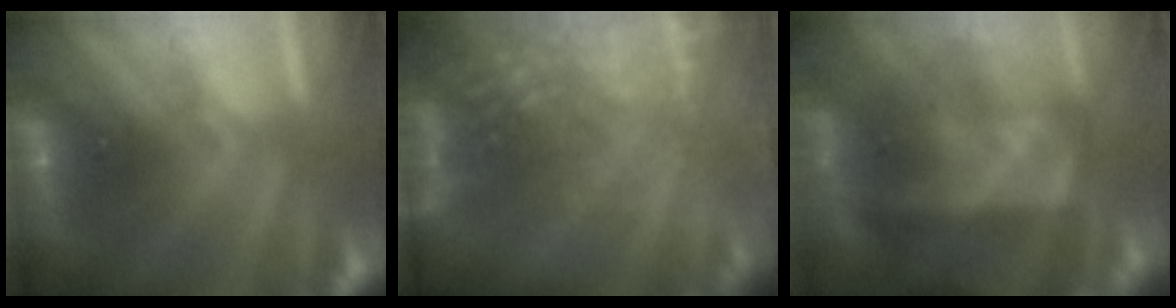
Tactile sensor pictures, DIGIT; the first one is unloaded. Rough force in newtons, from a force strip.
{"total": 7.7}
{"total": 7.8}